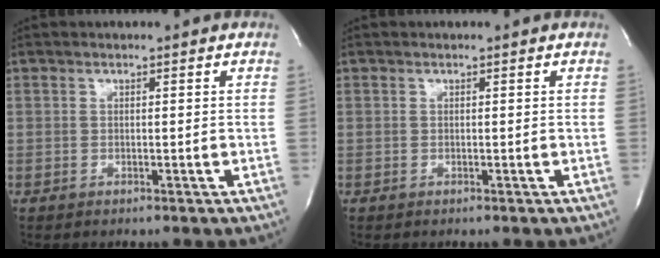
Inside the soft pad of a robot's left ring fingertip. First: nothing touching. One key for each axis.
{"total": 0.0}